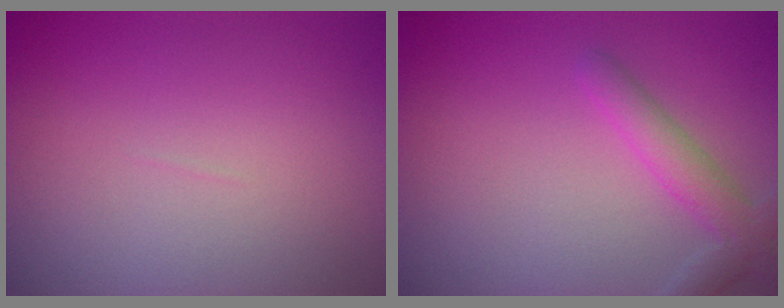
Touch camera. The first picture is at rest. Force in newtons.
{"total": 3.0, "press": 3.0, "slide": 0.2}